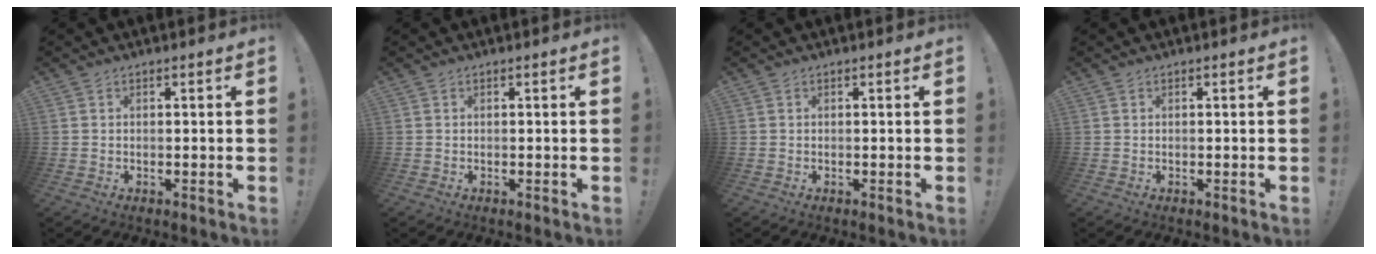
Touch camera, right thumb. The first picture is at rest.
{"total": 0.0}
{"total": 0.0}
{"total": 0.0}